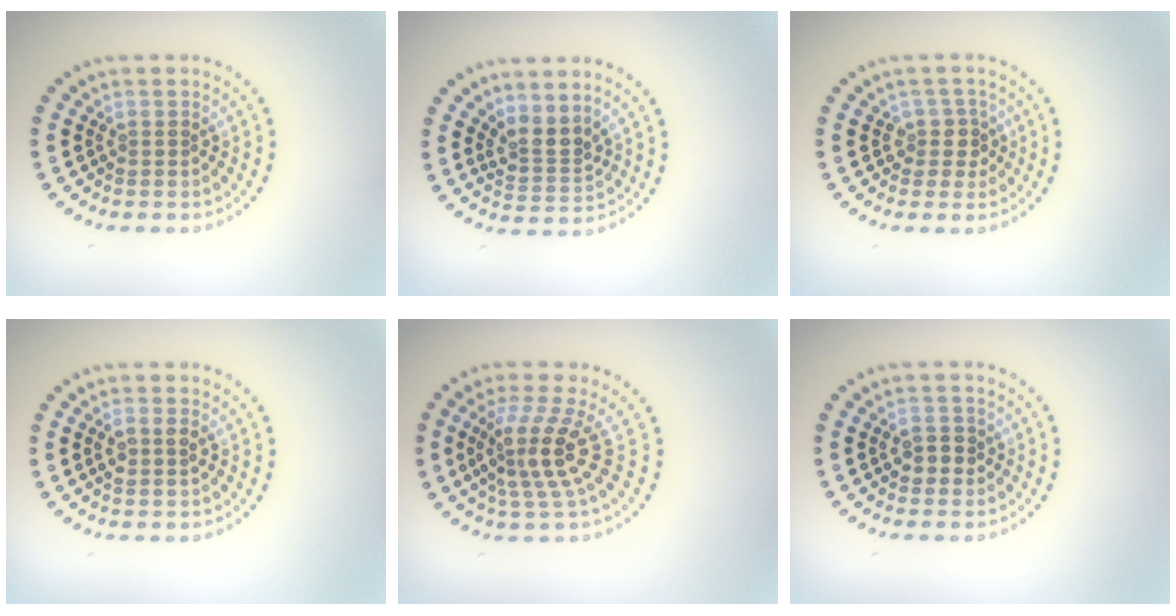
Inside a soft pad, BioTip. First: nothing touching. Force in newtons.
{"total": 2.6, "press": 1.8, "slide": 1.9}
{"total": 2.1, "press": 1.7, "slide": 1.2}
{"total": 1.7, "press": 1.7, "slide": 0.4}
{"total": 4.3, "press": 3.1, "slide": 3.0}
{"total": 1.9, "press": 1.8, "slide": 0.4}